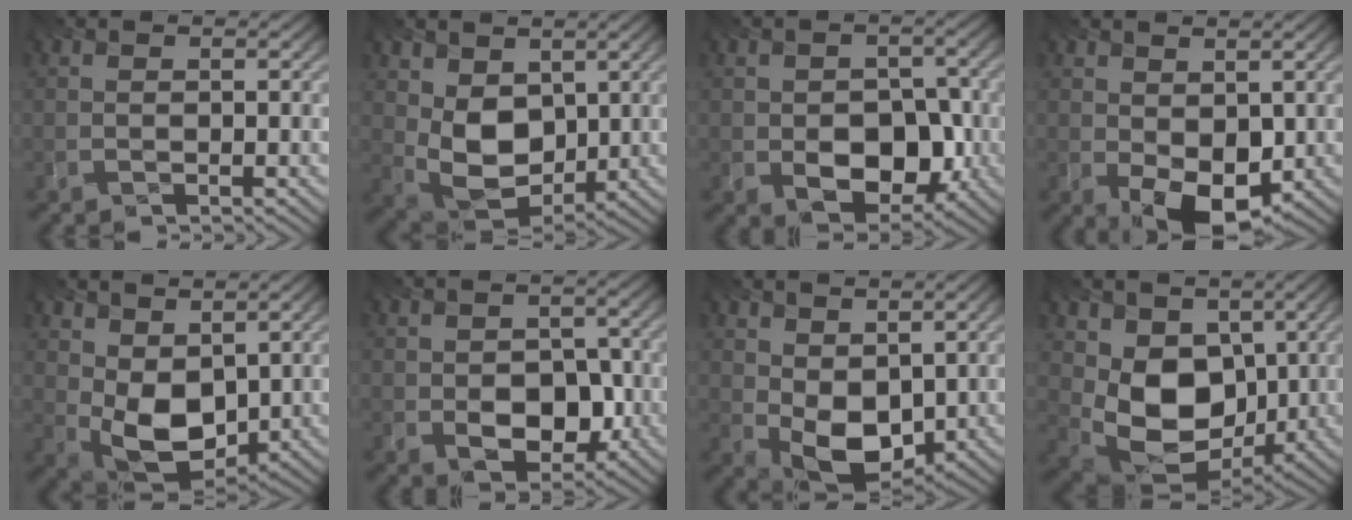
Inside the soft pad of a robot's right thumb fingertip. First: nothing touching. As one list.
[{"total": 8.4, "force": [1.5, 6.0, 5.7], "torque": [-0.139, -0.011, 0.030]}, {"total": 8.6, "force": [-2.6, 5.8, 5.8], "torque": [-0.104, -0.022, -0.035]}, {"total": 7.2, "force": [-0.7, 4.5, 5.5], "torque": [-0.104, -0.009, -0.005]}, {"total": 9.1, "force": [1.7, 5.8, 6.8], "torque": [-0.151, -0.010, 0.041]}, {"total": 7.0, "force": [-2.2, 4.8, 4.6], "torque": [-0.087, -0.019, -0.031]}, {"total": 8.2, "force": [1.0, 5.3, 6.1], "torque": [-0.135, -0.011, 0.030]}, {"total": 11.0, "force": [1.0, 8.2, 7.3], "torque": [-0.174, -0.028, 0.026]}]